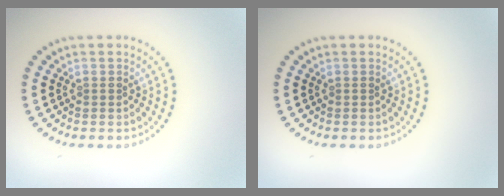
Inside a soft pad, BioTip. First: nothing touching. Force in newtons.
{"total": 0.0}